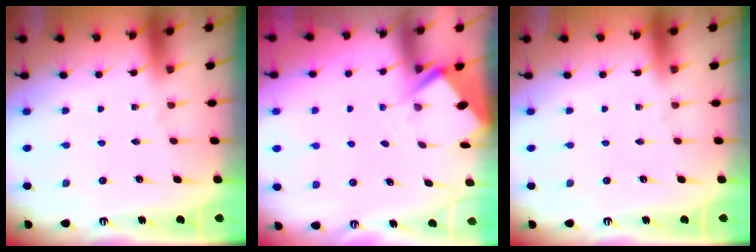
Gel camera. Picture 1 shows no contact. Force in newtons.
{"total": 2.9, "press": 2.9, "slide": 0.3}
{"total": 0.0}